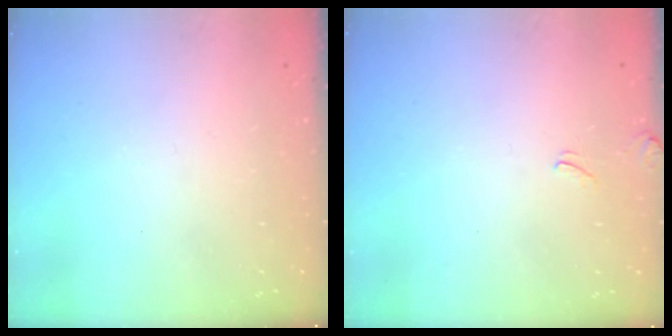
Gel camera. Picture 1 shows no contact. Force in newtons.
{"total": 2.0, "press": 2.0, "slide": 0.4}